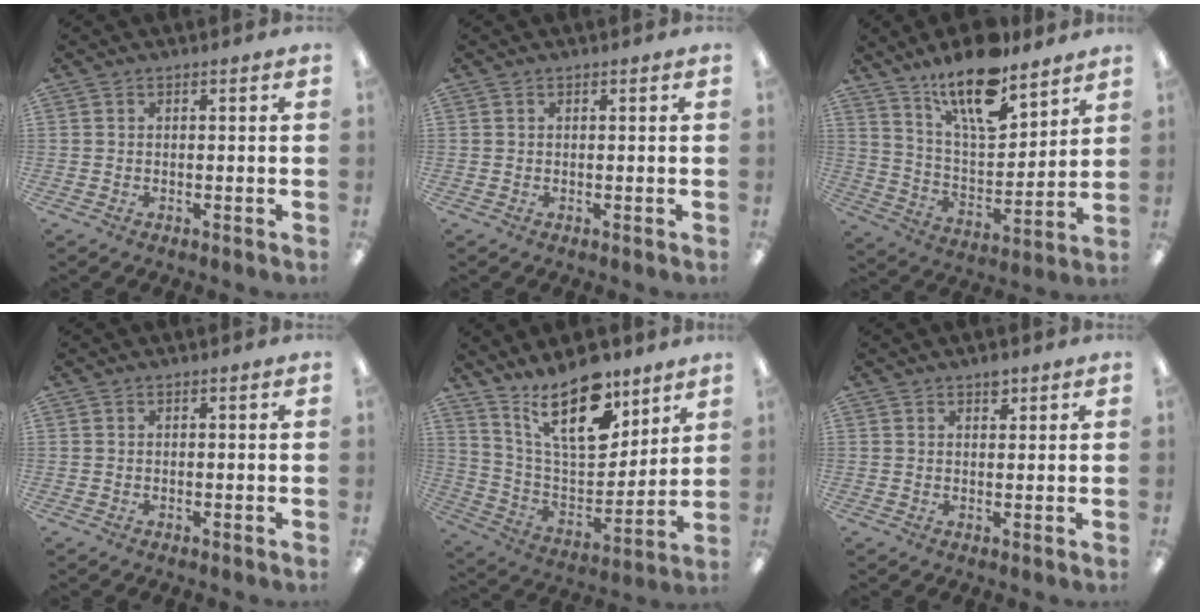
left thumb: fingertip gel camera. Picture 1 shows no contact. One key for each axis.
{"total": 0.0}
{"total": 17.7, "fx": 13.2, "fy": 5.8, "fz": 10.3, "tx": -0.174, "ty": -0.076, "tz": 0.221}
{"total": 0.0}
{"total": 20.6, "fx": 13.4, "fy": 8.7, "fz": 13.0, "tx": -0.237, "ty": -0.075, "tz": 0.231}
{"total": 2.3, "fx": 1.7, "fy": 1.2, "fz": 1.1, "tx": -0.006, "ty": -0.007, "tz": 0.027}